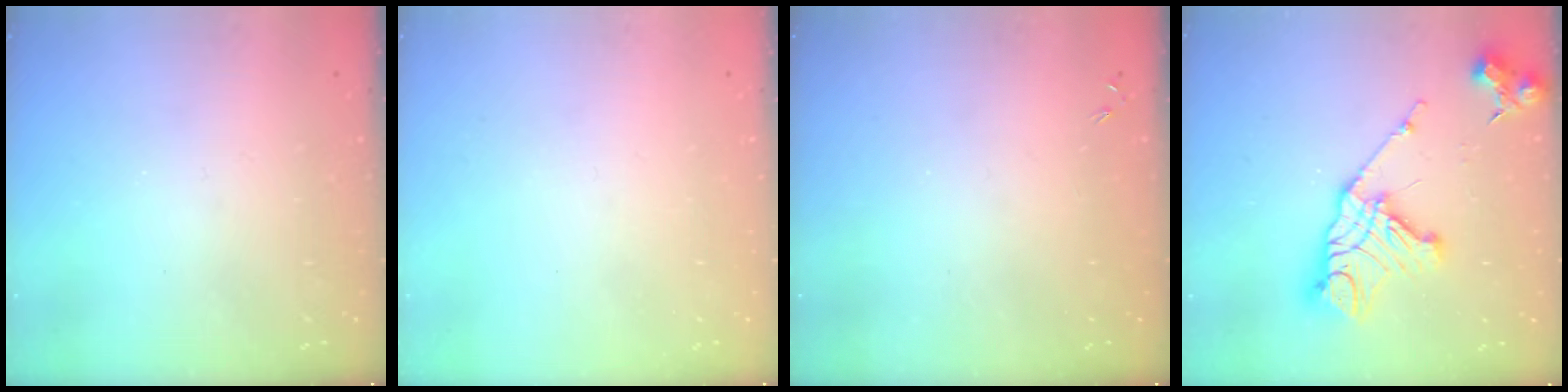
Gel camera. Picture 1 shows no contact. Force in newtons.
{"total": 0.0}
{"total": 0.0}
{"total": 16.4, "press": 16.3, "slide": 1.5}